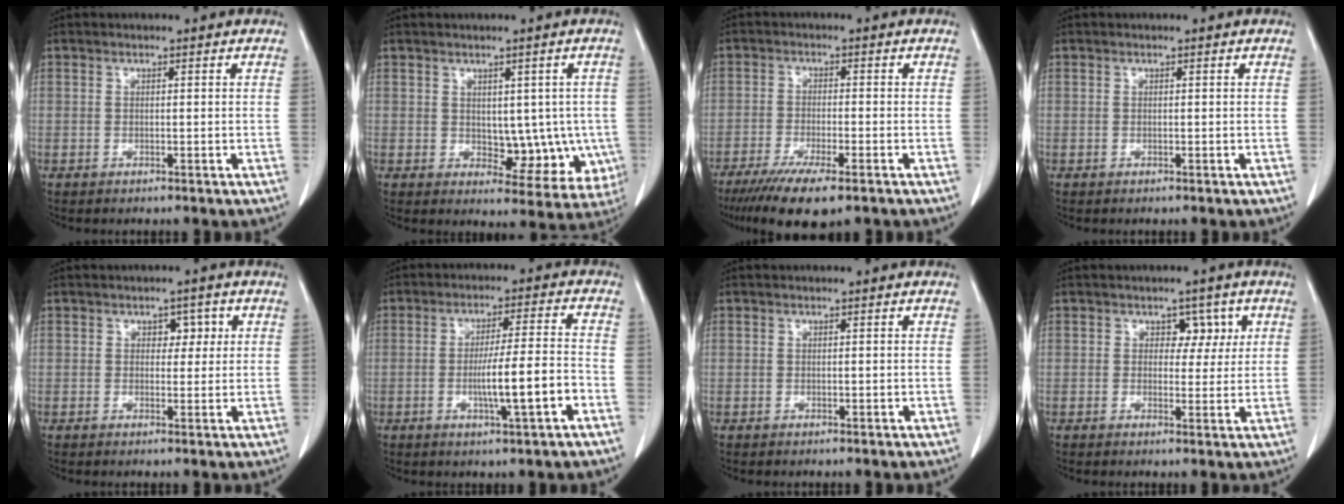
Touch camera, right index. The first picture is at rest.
{"total": 8.1, "force": [-0.4, 4.8, 6.6], "torque": [-0.058, 0.005, 0.010]}
{"total": 9.8, "force": [-6.8, 1.4, 6.9], "torque": [-0.111, -0.022, -0.106]}
{"total": 0.0}
{"total": 2.6, "force": [0.9, 1.8, 1.8], "torque": [-0.015, 0.008, 0.010]}
{"total": 8.9, "force": [-2.9, -0.1, 8.4], "torque": [-0.140, 0.001, -0.047]}
{"total": 0.0}
{"total": 3.6, "force": [1.3, 2.5, 2.2], "torque": [-0.016, 0.007, 0.017]}